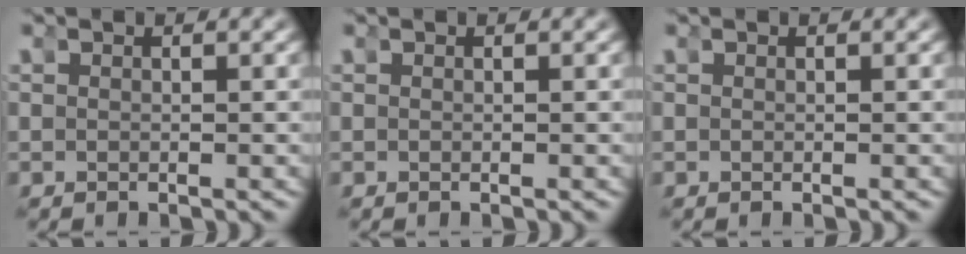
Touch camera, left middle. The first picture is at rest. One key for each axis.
{"total": 0.0}
{"total": 0.0}